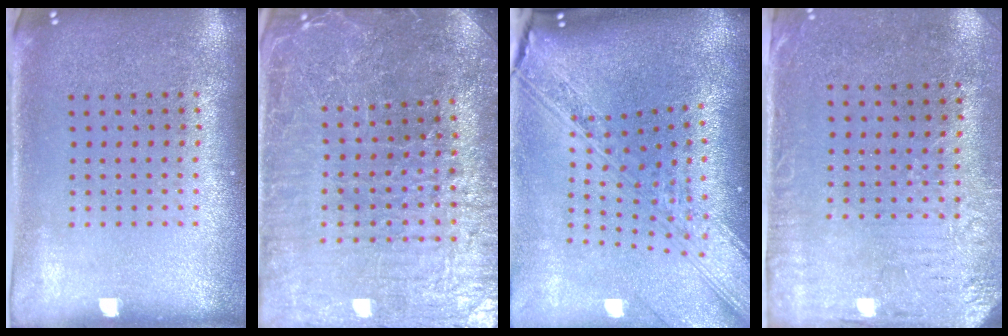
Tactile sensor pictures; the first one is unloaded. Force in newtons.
{"total": 4.2, "press": 4.1, "slide": 0.9}
{"total": 3.9, "press": 2.8, "slide": 2.7}
{"total": 3.2, "press": 2.5, "slide": 2.1}